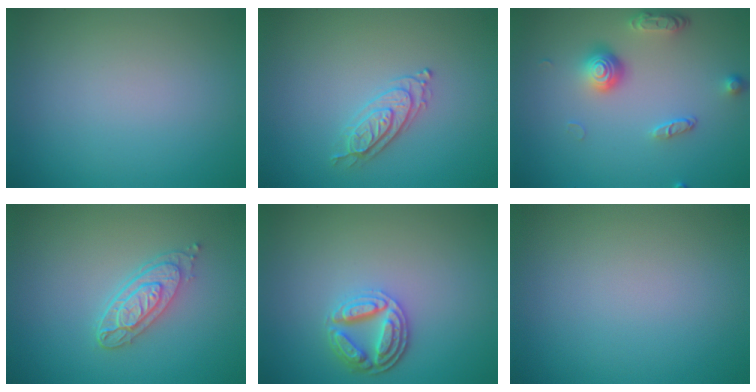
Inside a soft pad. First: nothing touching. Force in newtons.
{"total": 2.2, "press": 2.2, "slide": 0.4}
{"total": 3.7, "press": 2.7, "slide": 2.5}
{"total": 3.8, "press": 3.0, "slide": 2.3}
{"total": 3.8, "press": 3.2, "slide": 2.0}
{"total": 0.0}